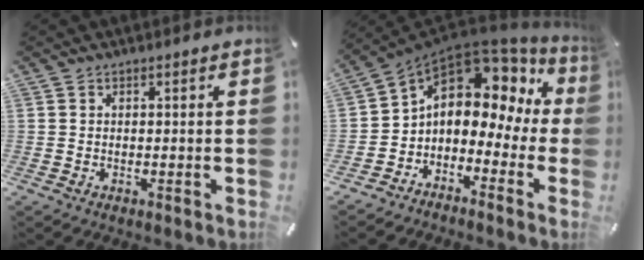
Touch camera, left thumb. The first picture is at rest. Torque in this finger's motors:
{"motor_torque": [0.17, 1.78, 0.97, 0.64, 0.22]}